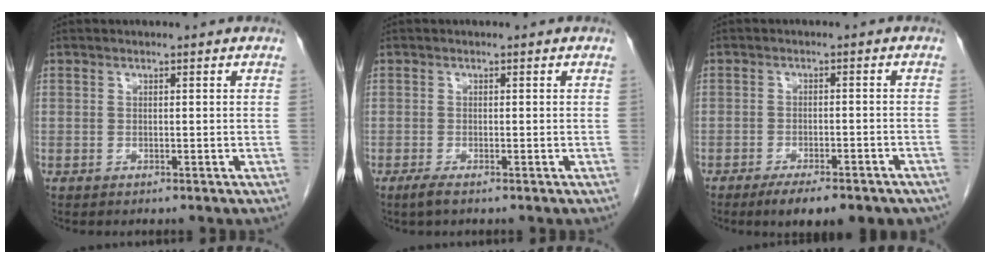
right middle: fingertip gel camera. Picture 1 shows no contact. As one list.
[{"total": 1.5, "force": [-1.0, 0.1, 1.1], "torque": [-0.031, -0.006, -0.021]}, {"total": 10.3, "force": [-8.0, 2.9, 5.9], "torque": [-0.062, -0.002, -0.103]}]